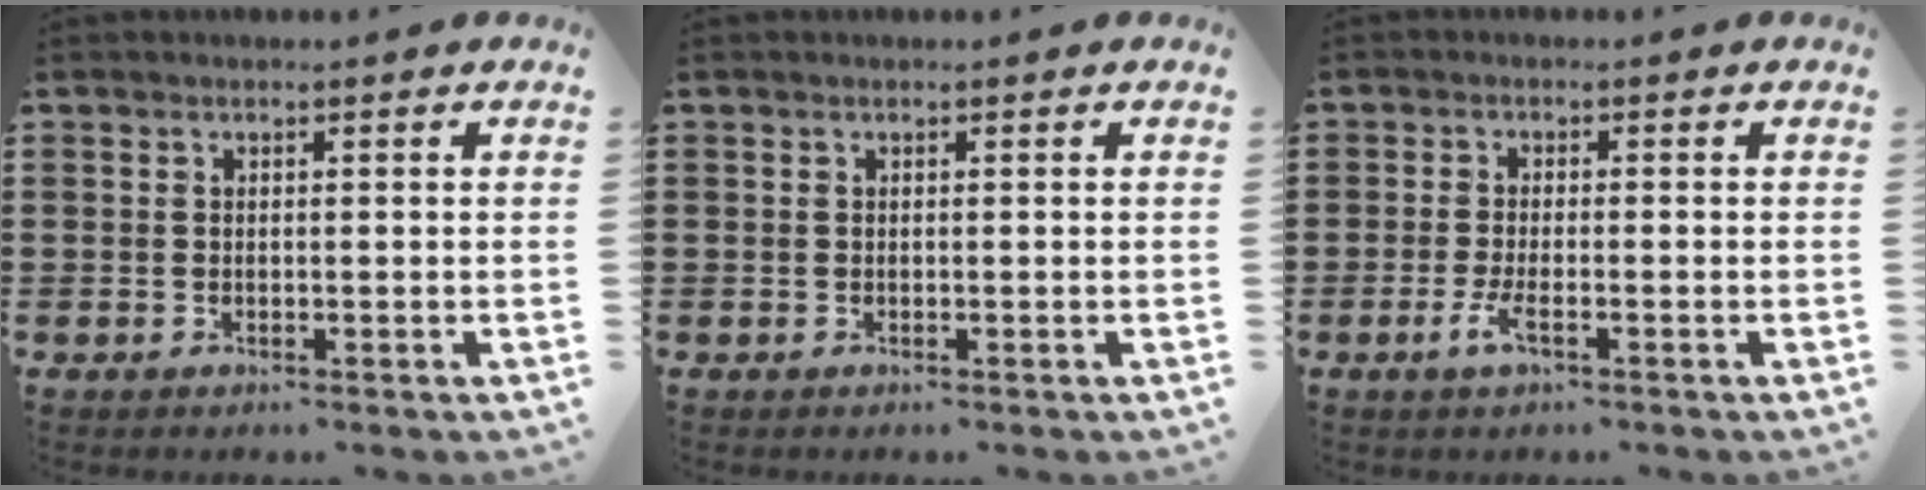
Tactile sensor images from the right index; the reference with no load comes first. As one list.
[{"total": 0.0}, {"total": 2.9, "force": [-1.3, 0.7, 2.5], "torque": [-0.063, -0.010, -0.030]}]